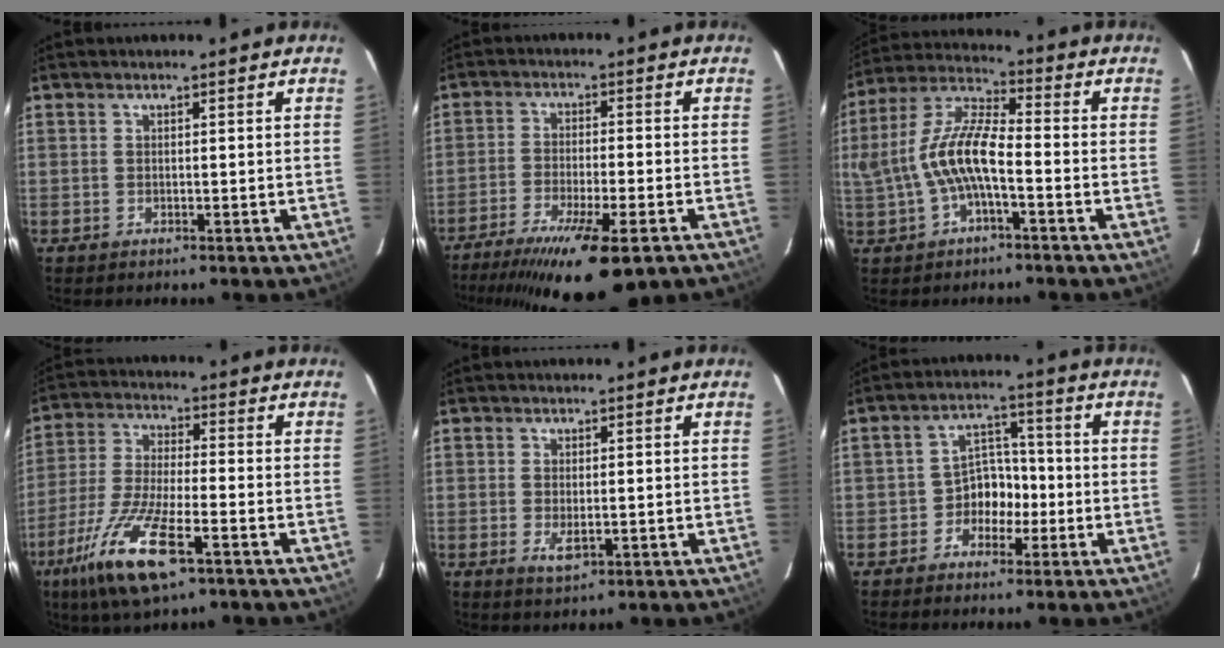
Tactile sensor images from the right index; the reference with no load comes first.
{"total": 18.3, "force": [-12.9, 3.6, 12.5], "torque": [-0.239, -0.062, -0.204]}
{"total": 12.0, "force": [-2.2, 4.0, 11.1], "torque": [-0.234, 0.014, -0.036]}
{"total": 15.1, "force": [-8.1, 3.8, 12.1], "torque": [-0.261, -0.029, -0.159]}
{"total": 3.1, "force": [-0.6, 1.3, 2.7], "torque": [-0.050, -0.007, -0.007]}
{"total": 5.9, "force": [-2.7, 4.7, 2.2], "torque": [-0.031, 0.025, -0.046]}